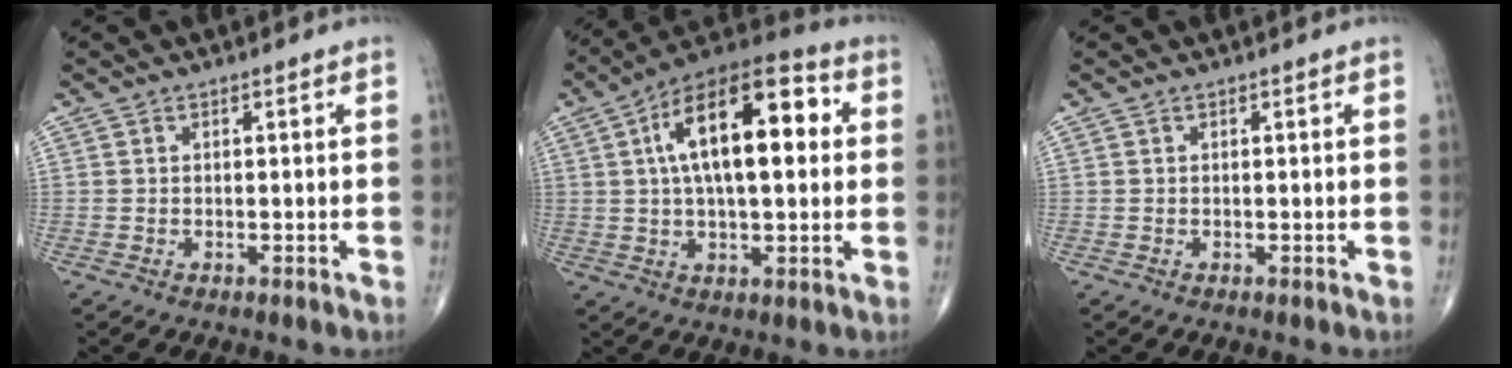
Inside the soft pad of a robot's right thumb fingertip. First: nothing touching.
{"total": 19.8, "force": [3.9, 8.7, 17.3], "torque": [-0.265, 0.024, 0.052]}
{"total": 0.0}